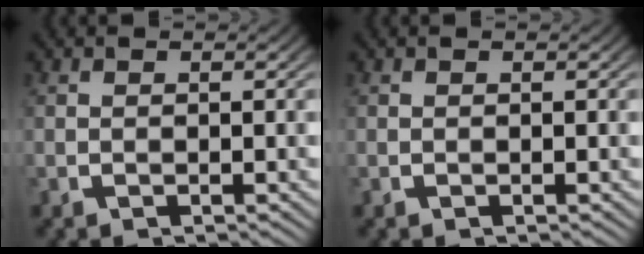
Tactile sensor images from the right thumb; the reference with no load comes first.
{"total": 0.0}